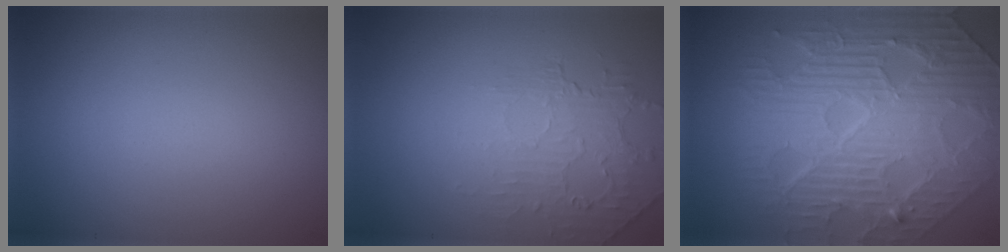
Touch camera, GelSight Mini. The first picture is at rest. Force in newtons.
{"total": 2.0, "press": 0.9, "slide": 1.8}
{"total": 11.6, "press": 7.6, "slide": 8.8}